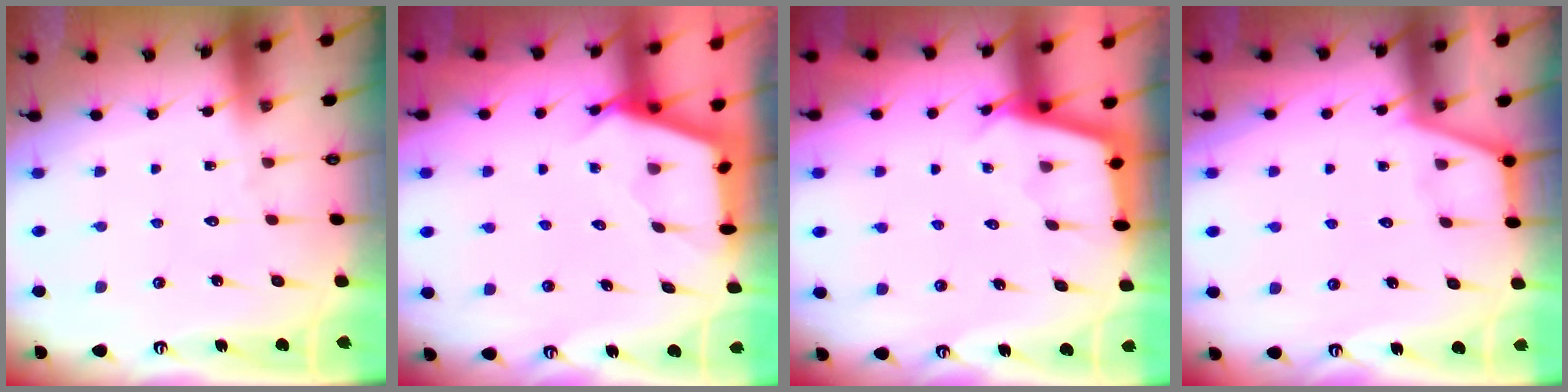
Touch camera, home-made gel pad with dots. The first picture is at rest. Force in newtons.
{"total": 2.6, "press": 2.6, "slide": 0.3}
{"total": 2.9, "press": 2.8, "slide": 0.3}
{"total": 2.1, "press": 2.1, "slide": 0.4}